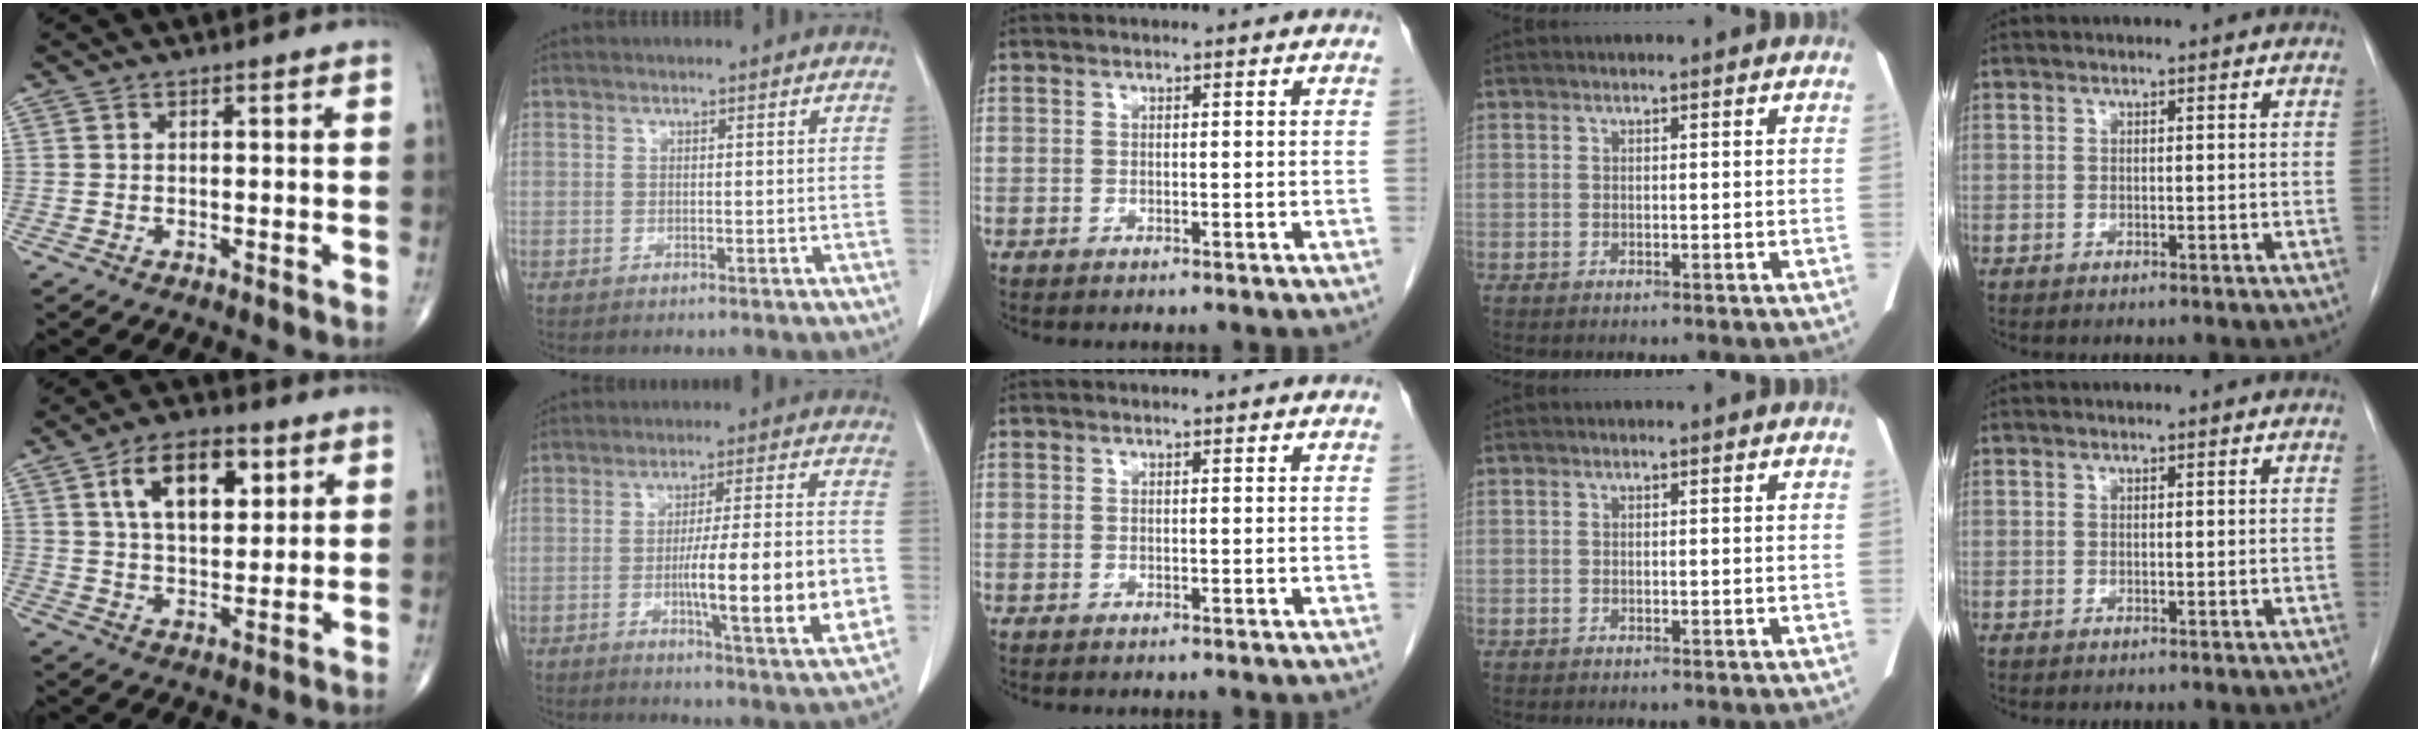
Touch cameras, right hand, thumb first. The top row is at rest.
{"thumb": {"total": 12.9, "force": [4.9, 7.1, 9.6], "torque": [-0.130, -0.010, 0.084]}, "index": {"total": 14.8, "force": [-2.7, 0.9, 14.6], "torque": [-0.215, -0.007, -0.041]}}